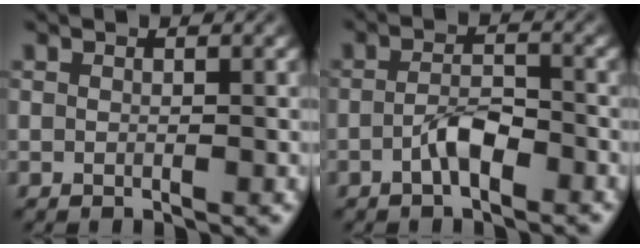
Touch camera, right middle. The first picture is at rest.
{"total": 2.6, "force": [-1.3, 0.9, 2.0], "torque": [-0.039, 0.006, -0.027]}